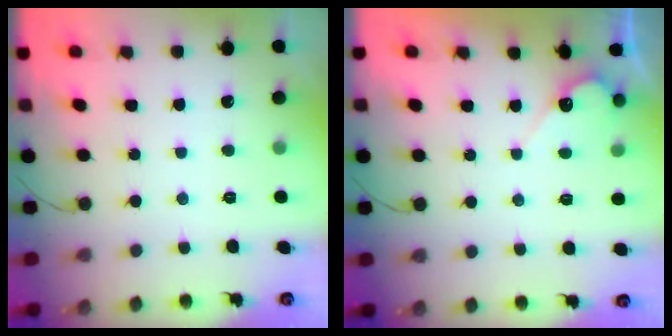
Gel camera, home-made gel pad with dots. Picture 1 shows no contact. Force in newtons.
{"total": 4.3, "press": 4.3, "slide": 0.2}